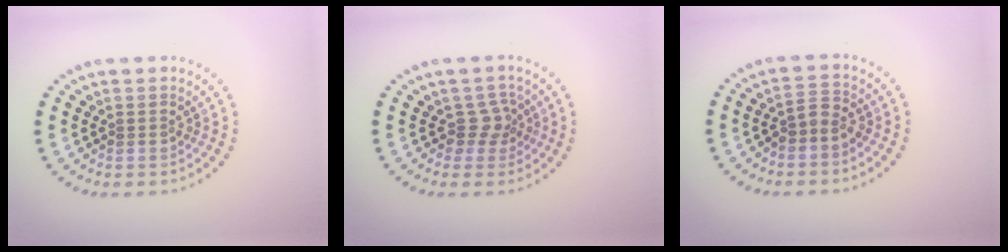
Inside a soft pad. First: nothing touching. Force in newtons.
{"total": 2.0, "press": 1.5, "slide": 1.3}
{"total": 1.7, "press": 1.3, "slide": 1.1}